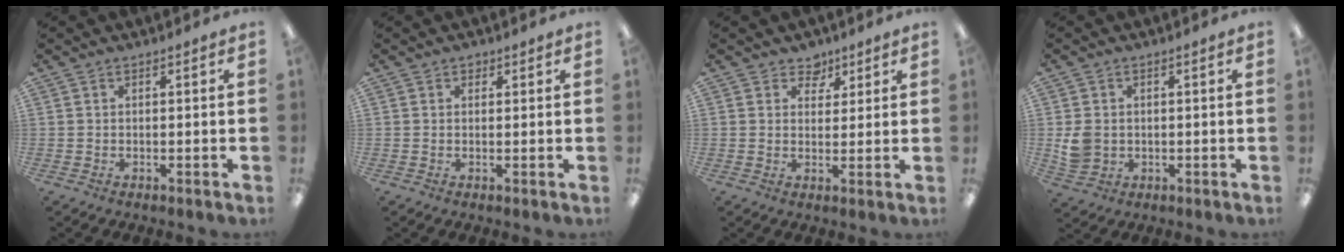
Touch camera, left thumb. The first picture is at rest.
{"total": 1.1, "force": [0.7, 0.7, 0.3], "torque": [0.002, -0.001, 0.012]}
{"total": 4.4, "force": [3.1, 3.1, 0.6], "torque": [-0.002, -0.015, 0.053]}
{"total": 5.0, "force": [0.3, 4.4, 2.4], "torque": [-0.044, 0.005, 0.009]}